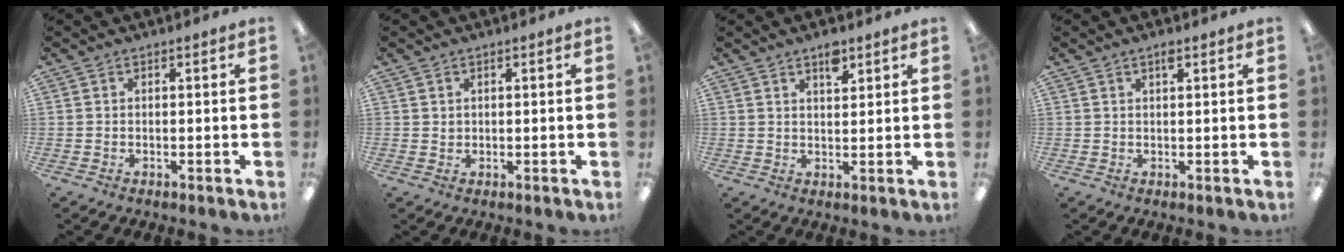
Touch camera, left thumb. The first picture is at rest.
{"total": 1.0, "force": [0.6, 0.8, 0.1], "torque": [-0.004, 0.002, 0.012]}
{"total": 4.2, "force": [3.0, 1.7, 2.3], "torque": [-0.027, -0.013, 0.049]}
{"total": 1.6, "force": [1.1, 0.4, 1.1], "torque": [-0.015, -0.002, 0.017]}